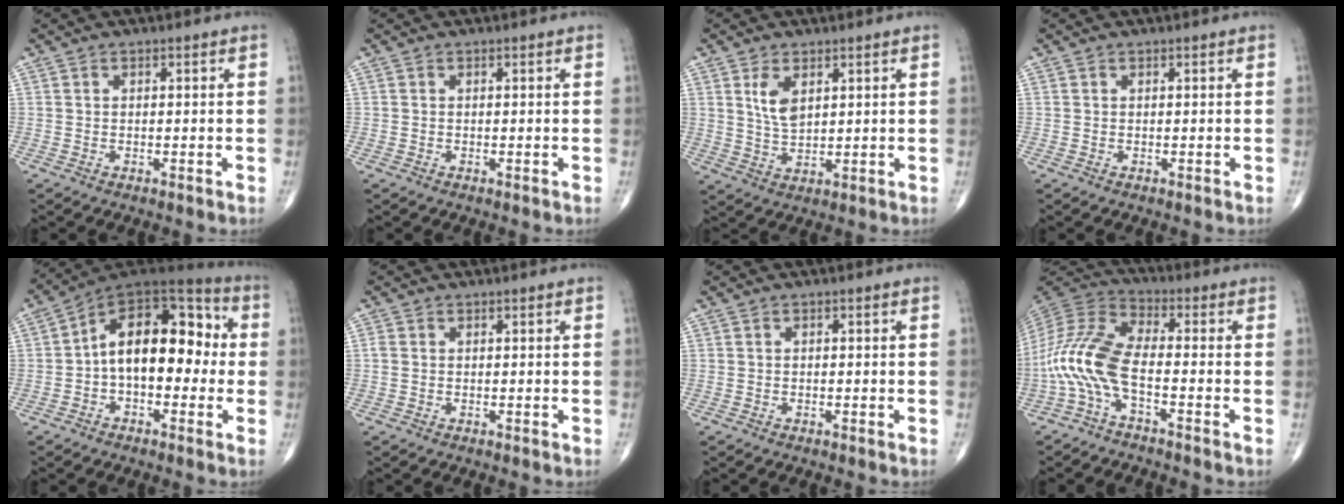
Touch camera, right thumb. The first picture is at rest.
{"total": 0.0}
{"total": 5.1, "force": [2.1, 2.7, 3.8], "torque": [-0.065, -0.013, 0.045]}
{"total": 0.0}
{"total": 16.8, "force": [-0.3, 9.8, 13.6], "torque": [-0.174, 0.051, -0.022]}
{"total": 1.0, "force": [0.0, 0.8, 0.6], "torque": [-0.016, 0.000, 0.000]}
{"total": 0.0}
{"total": 12.2, "force": [-4.1, 4.3, 10.7], "torque": [-0.247, 0.044, -0.089]}